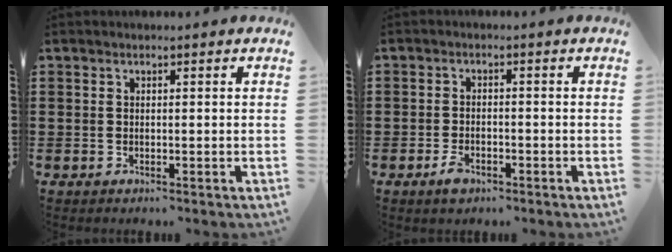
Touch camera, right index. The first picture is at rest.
{"total": 2.3, "force": [-1.4, 1.2, 1.4], "torque": [-0.033, -0.001, -0.029]}